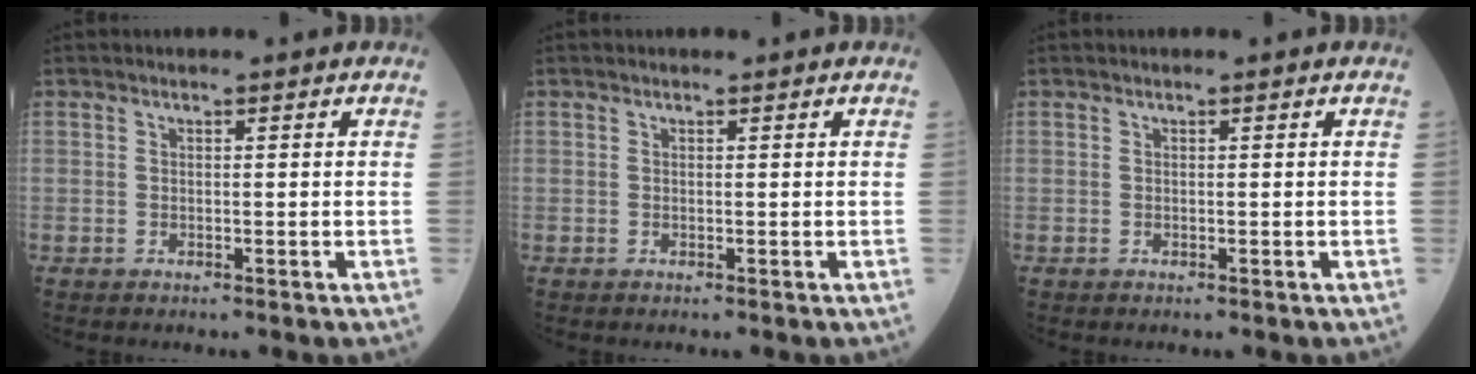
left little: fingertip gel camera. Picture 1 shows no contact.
{"total": 0.0}
{"total": 0.0}